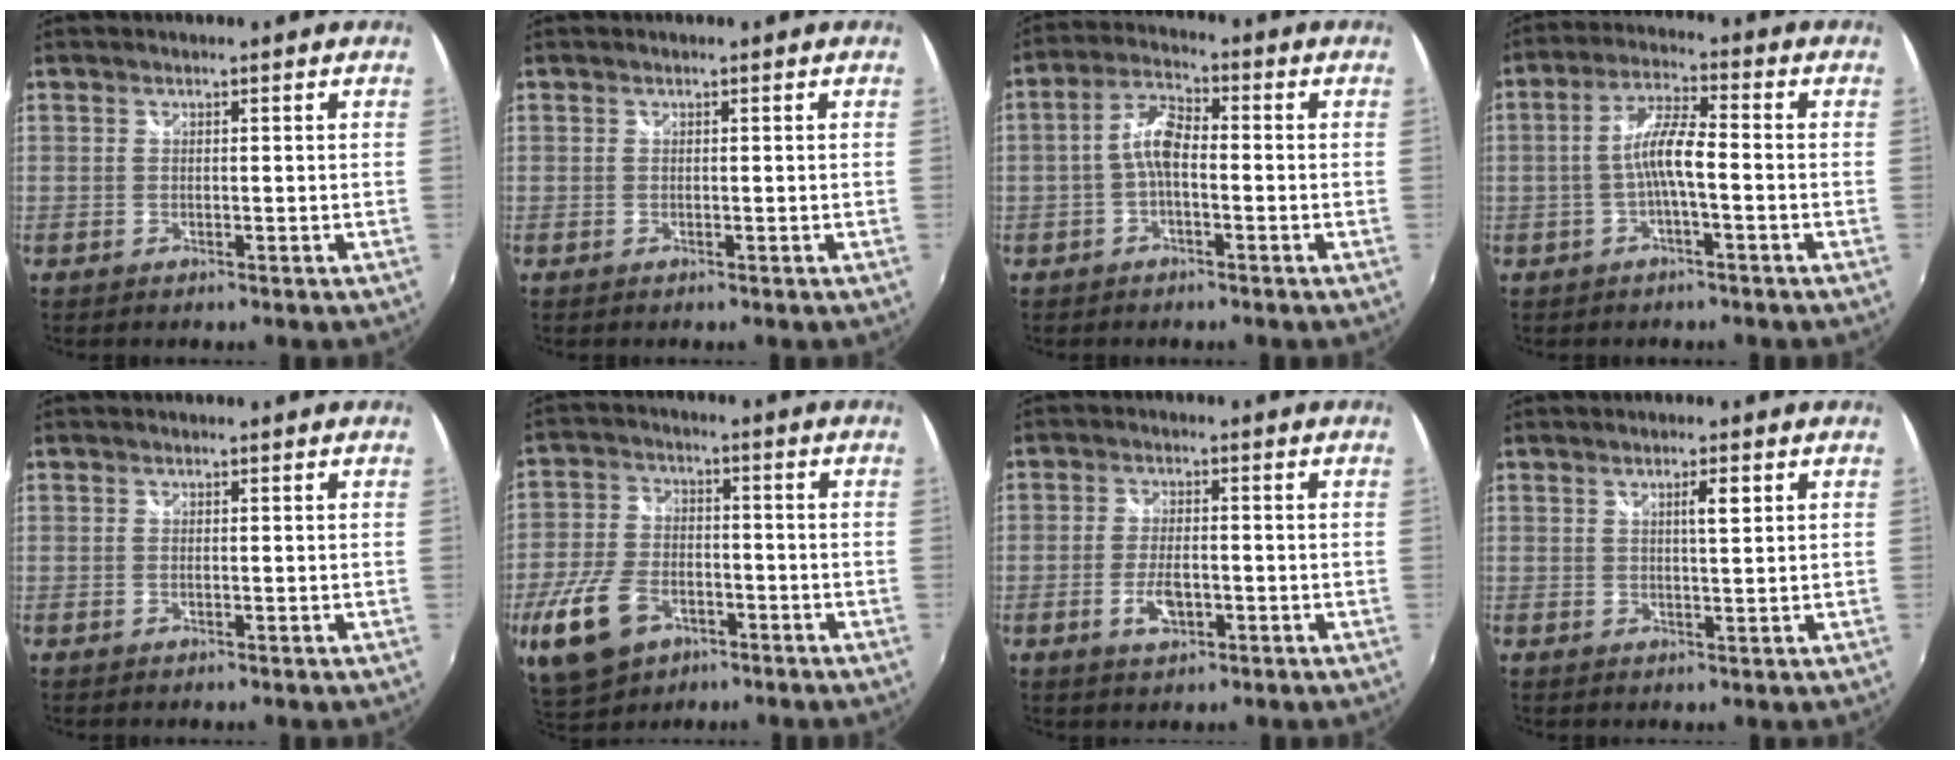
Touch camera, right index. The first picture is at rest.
{"total": 0.0}
{"total": 5.6, "force": [-1.4, 2.3, 4.9], "torque": [-0.104, 0.018, -0.031]}
{"total": 6.5, "force": [-1.6, 0.9, 6.2], "torque": [-0.130, 0.013, -0.031]}
{"total": 0.0}
{"total": 14.4, "force": [-6.6, 9.4, 8.7], "torque": [-0.216, -0.006, -0.112]}
{"total": 5.0, "force": [-1.9, 2.3, 4.1], "torque": [-0.086, -0.001, -0.032]}
{"total": 2.8, "force": [1.2, 0.2, 2.5], "torque": [-0.040, 0.006, 0.022]}